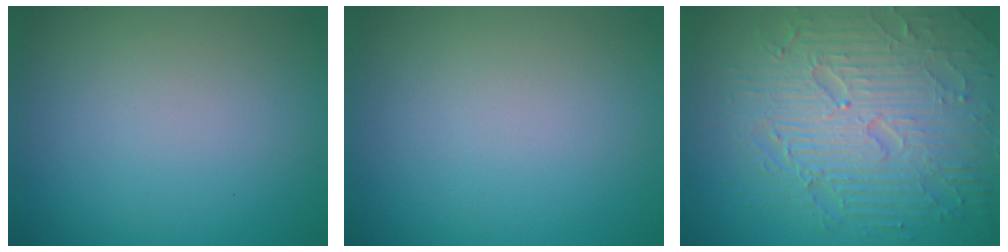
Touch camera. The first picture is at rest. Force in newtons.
{"total": 0.0}
{"total": 9.1, "press": 6.3, "slide": 6.5}